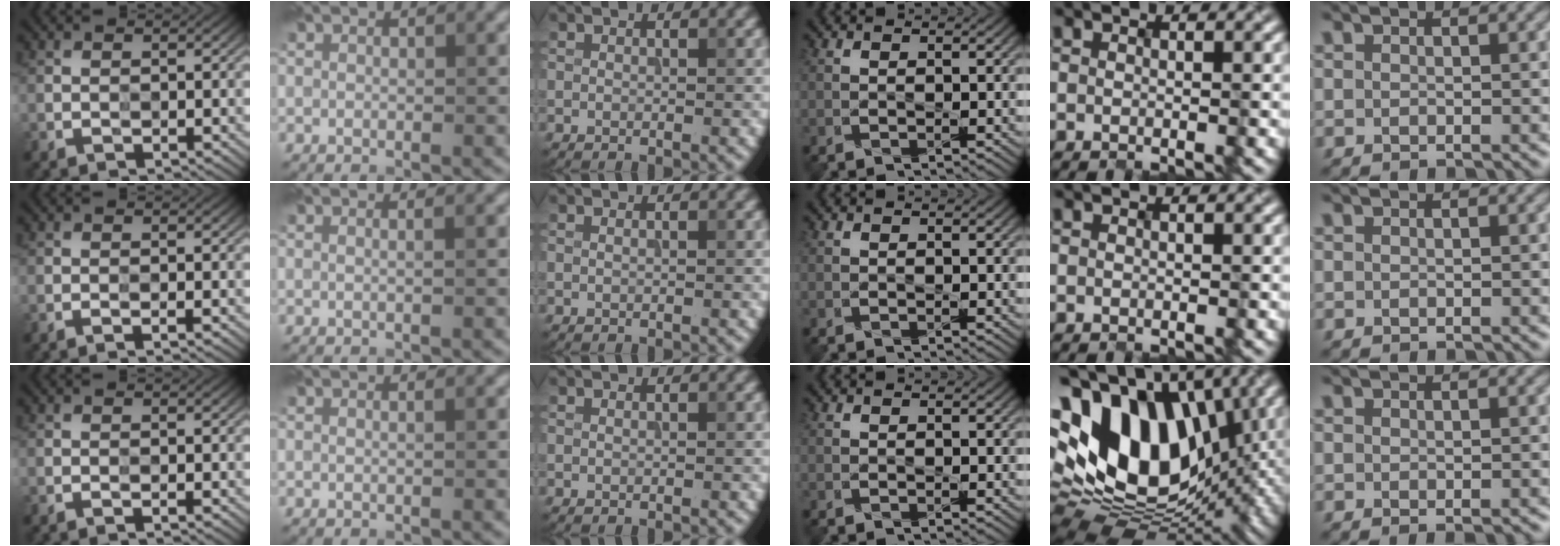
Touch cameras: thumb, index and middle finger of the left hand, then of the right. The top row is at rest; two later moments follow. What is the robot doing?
{"motion": "insert", "object": "drawer"}